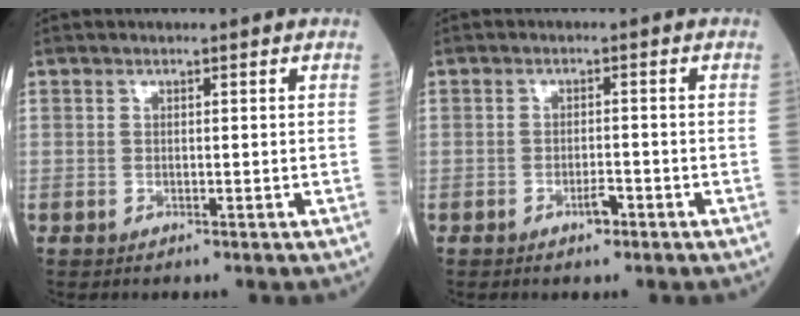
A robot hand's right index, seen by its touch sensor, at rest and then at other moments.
{"total": 2.0, "force": [-1.3, 0.6, 1.5], "torque": [-0.023, 0.002, -0.021]}